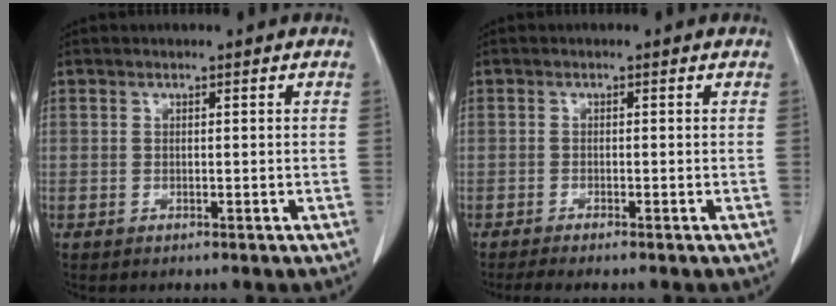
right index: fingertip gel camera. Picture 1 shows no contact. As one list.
[{"total": 3.1, "force": [-2.6, 0.0, 1.7], "torque": [-0.019, -0.003, -0.039]}]